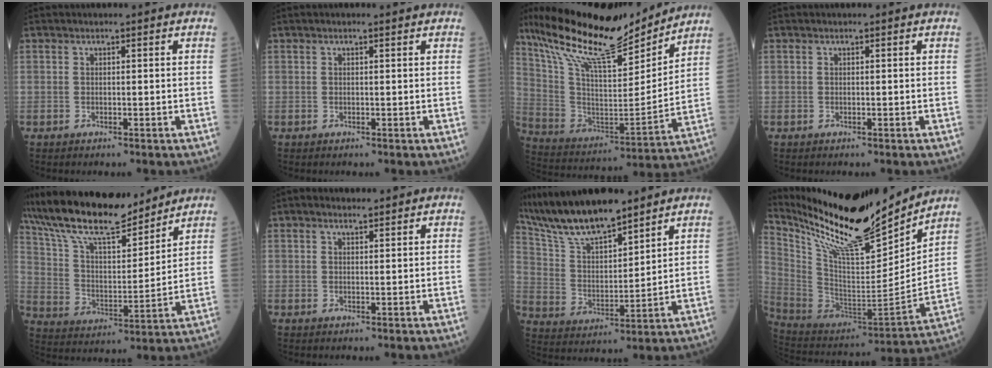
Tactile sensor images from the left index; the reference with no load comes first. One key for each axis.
{"total": 1.0, "fx": 0.8, "fy": 0.3, "fz": 0.6, "tx": -0.016, "ty": 0.009, "tz": 0.012}
{"total": 22.7, "fx": 19.1, "fy": 3.7, "fz": 11.6, "tx": -0.221, "ty": -0.005, "tz": 0.331}
{"total": 0.0}
{"total": 17.9, "fx": 15.5, "fy": 3.5, "fz": 8.2, "tx": -0.161, "ty": 0.014, "tz": 0.282}
{"total": 2.2, "fx": 1.8, "fy": 0.9, "fz": 1.0, "tx": -0.025, "ty": 0.010, "tz": 0.030}
{"total": 14.5, "fx": 12.5, "fy": 2.7, "fz": 6.8, "tx": -0.141, "ty": 0.007, "tz": 0.240}
{"total": 24.3, "fx": 21.7, "fy": 2.5, "fz": 10.8, "tx": -0.205, "ty": -0.045, "tz": 0.366}